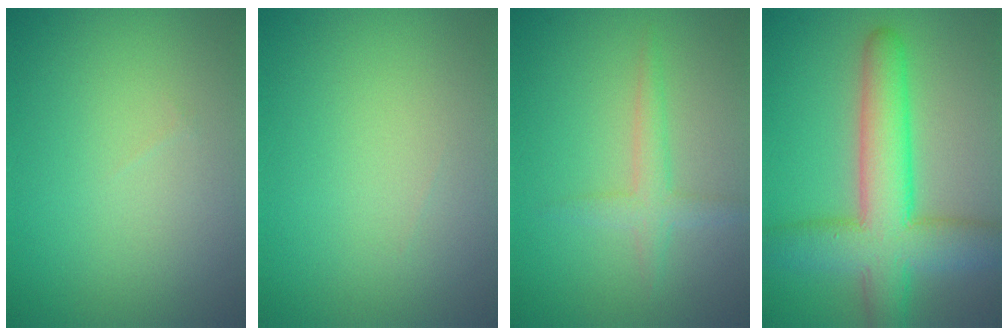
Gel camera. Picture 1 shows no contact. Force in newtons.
{"total": 0.0}
{"total": 2.2, "press": 2.2, "slide": 0.1}
{"total": 8.8, "press": 8.7, "slide": 0.5}